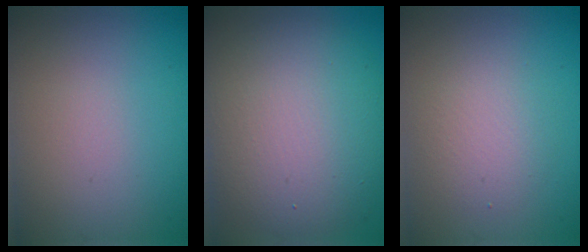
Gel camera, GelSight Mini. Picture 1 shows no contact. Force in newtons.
{"total": 10.1, "press": 10.1, "slide": 0.5}
{"total": 2.9, "press": 2.9, "slide": 0.2}